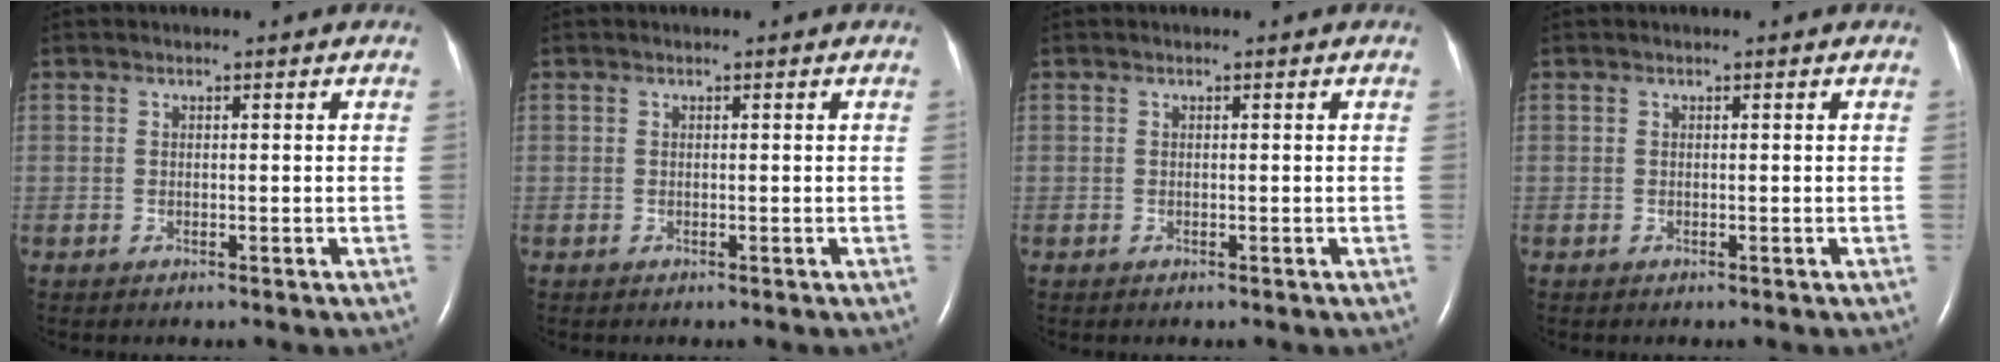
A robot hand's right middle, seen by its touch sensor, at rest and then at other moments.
{"total": 0.0}
{"total": 0.0}
{"total": 0.0}